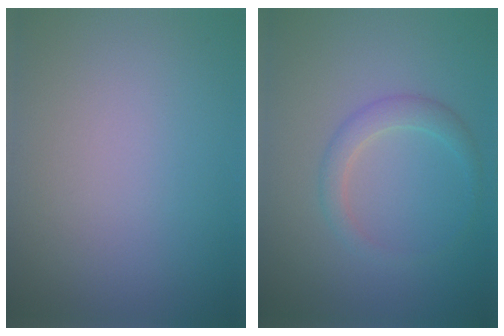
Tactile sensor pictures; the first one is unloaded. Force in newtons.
{"total": 2.1, "press": 2.1, "slide": 0.1}